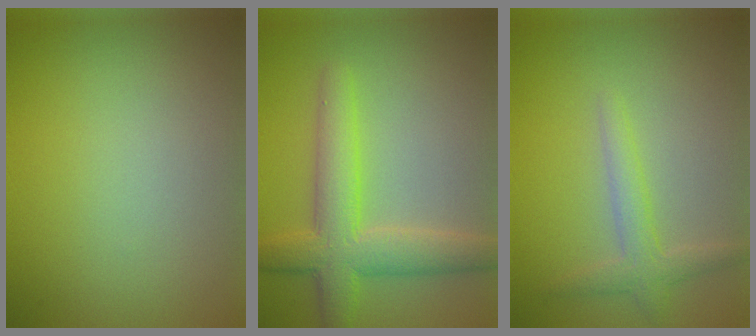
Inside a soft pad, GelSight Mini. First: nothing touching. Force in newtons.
{"total": 5.6, "press": 5.6, "slide": 0.2}
{"total": 2.3, "press": 2.3, "slide": 0.1}